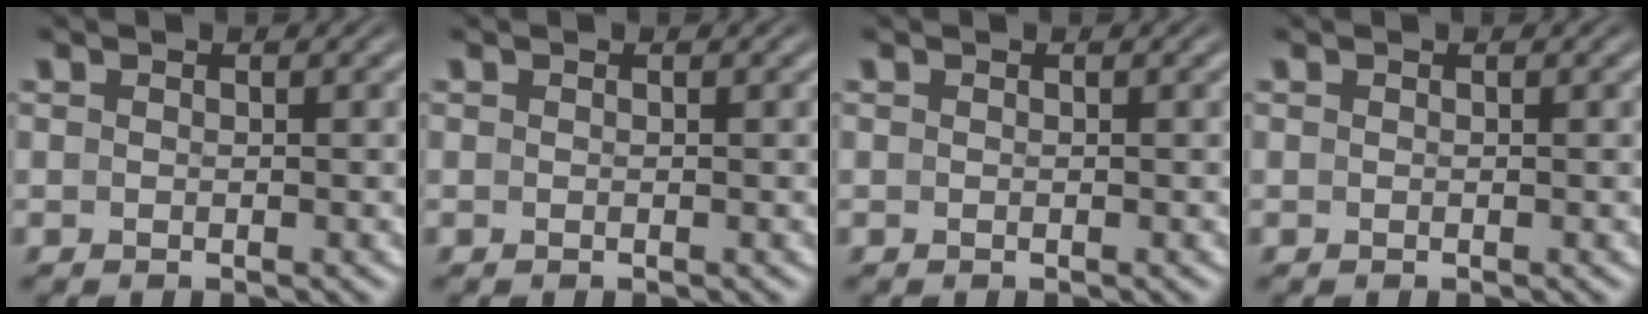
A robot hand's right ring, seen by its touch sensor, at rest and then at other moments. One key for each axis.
{"total": 0.0}
{"total": 0.0}
{"total": 0.0}